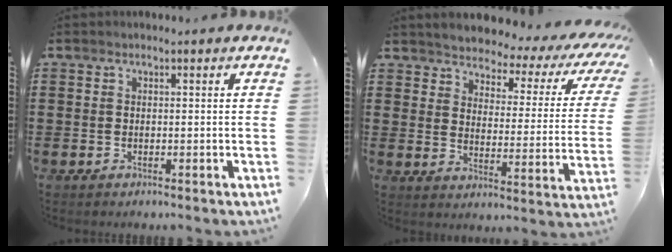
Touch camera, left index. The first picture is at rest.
{"total": 2.9, "force": [2.8, 0.5, 0.6], "torque": [-0.034, -0.029, 0.037]}